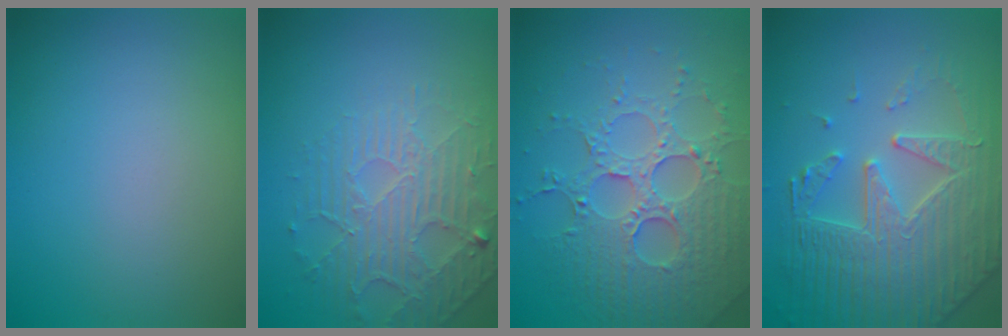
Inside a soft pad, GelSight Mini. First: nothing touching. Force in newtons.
{"total": 4.5, "press": 3.3, "slide": 3.1}
{"total": 6.0, "press": 5.0, "slide": 3.4}
{"total": 6.7, "press": 5.5, "slide": 3.8}